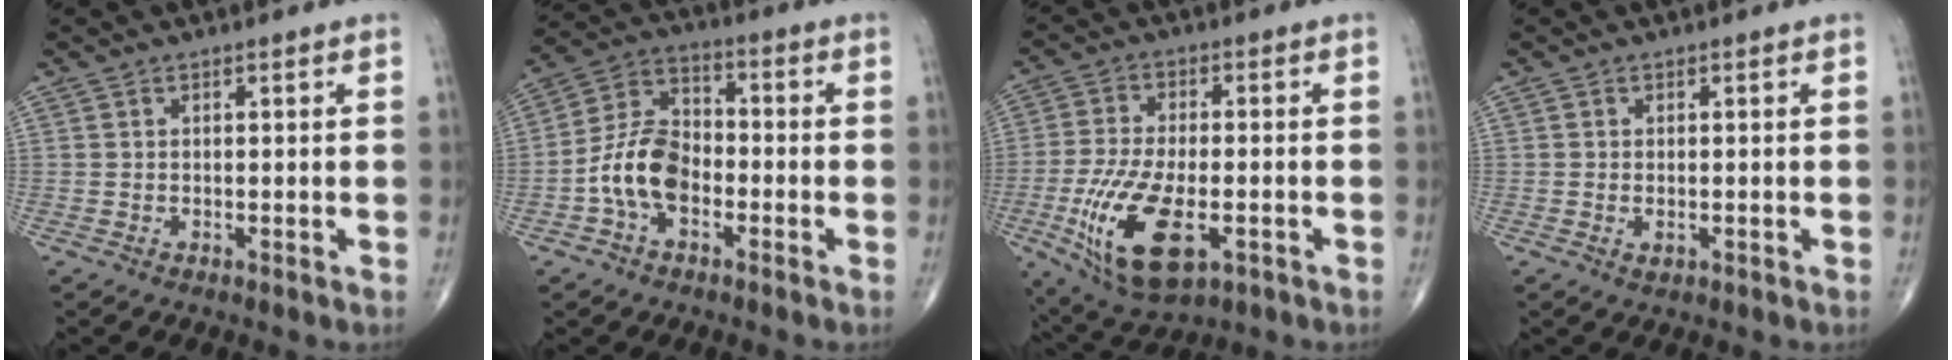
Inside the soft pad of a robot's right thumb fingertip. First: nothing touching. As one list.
[{"total": 10.7, "force": [-3.3, 6.8, 7.6], "torque": [-0.138, 0.038, -0.071]}, {"total": 16.2, "force": [-5.1, 7.4, 13.5], "torque": [-0.268, -0.002, -0.079]}, {"total": 1.3, "force": [-0.3, 0.7, 1.0], "torque": [-0.017, -0.003, -0.002]}]